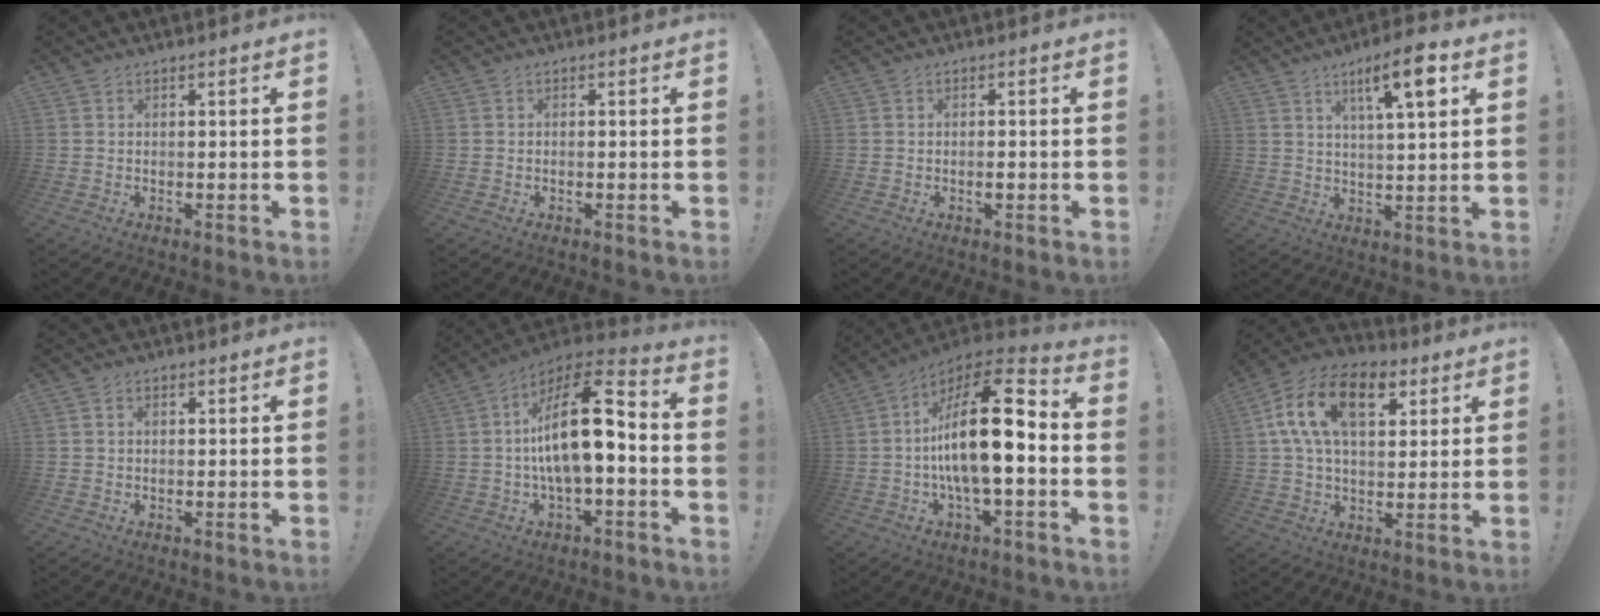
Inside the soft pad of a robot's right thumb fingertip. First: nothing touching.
{"total": 0.0}
{"total": 1.0, "force": [-0.4, 0.4, 0.8], "torque": [-0.007, -0.002, -0.008]}
{"total": 10.4, "force": [4.8, 1.7, 9.0], "torque": [-0.139, -0.015, 0.070]}
{"total": 0.9, "force": [0.0, 0.5, 0.7], "torque": [-0.022, 0.008, 0.002]}
{"total": 18.0, "force": [0.3, 6.4, 16.8], "torque": [-0.287, 0.000, 0.003]}
{"total": 21.0, "force": [-1.4, 7.1, 19.8], "torque": [-0.333, 0.006, -0.023]}
{"total": 17.7, "force": [6.4, 10.3, 12.9], "torque": [-0.225, -0.004, 0.113]}